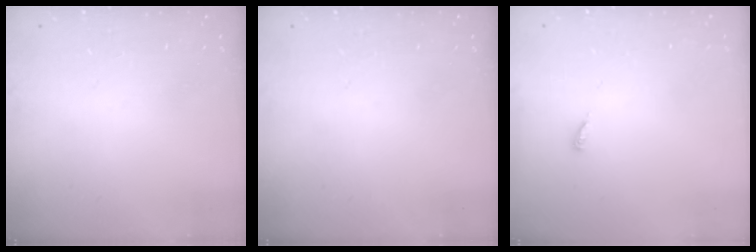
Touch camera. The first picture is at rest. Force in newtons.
{"total": 0.0}
{"total": 2.9, "press": 2.9, "slide": 0.2}